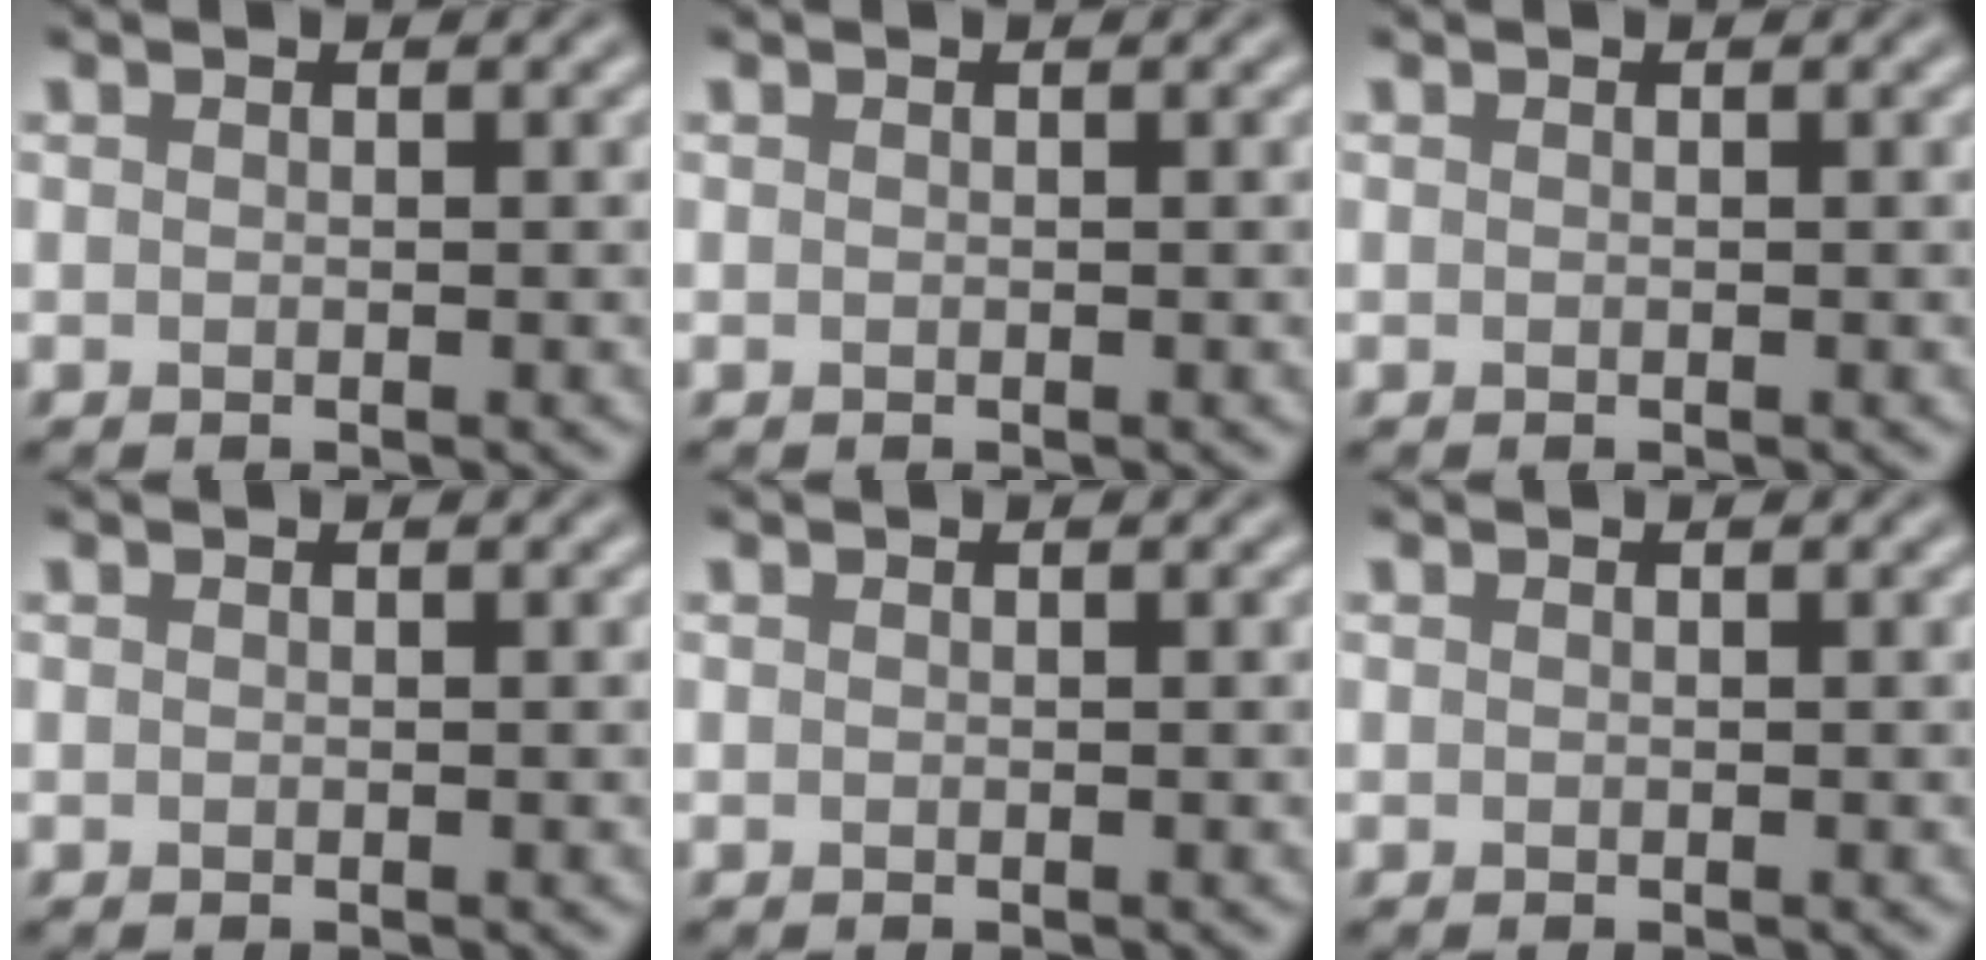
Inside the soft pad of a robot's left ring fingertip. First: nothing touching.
{"total": 0.0}
{"total": 0.0}
{"total": 0.0}
{"total": 0.0}
{"total": 0.0}